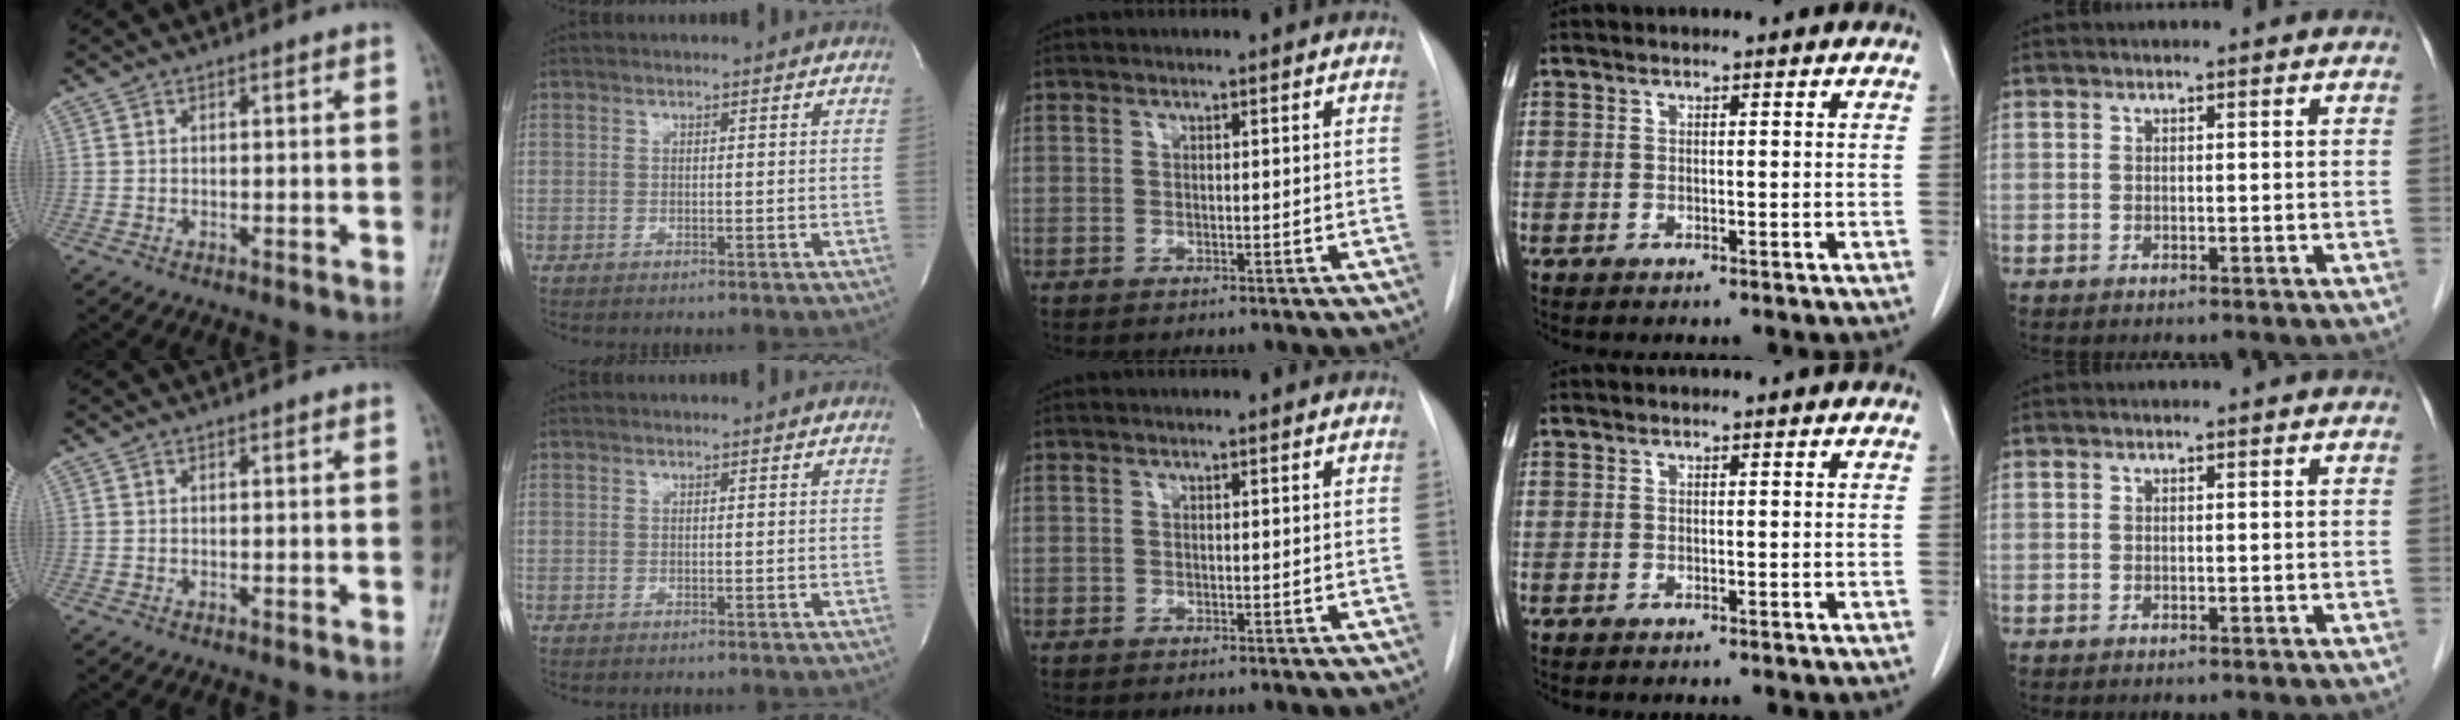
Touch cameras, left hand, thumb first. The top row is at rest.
{}